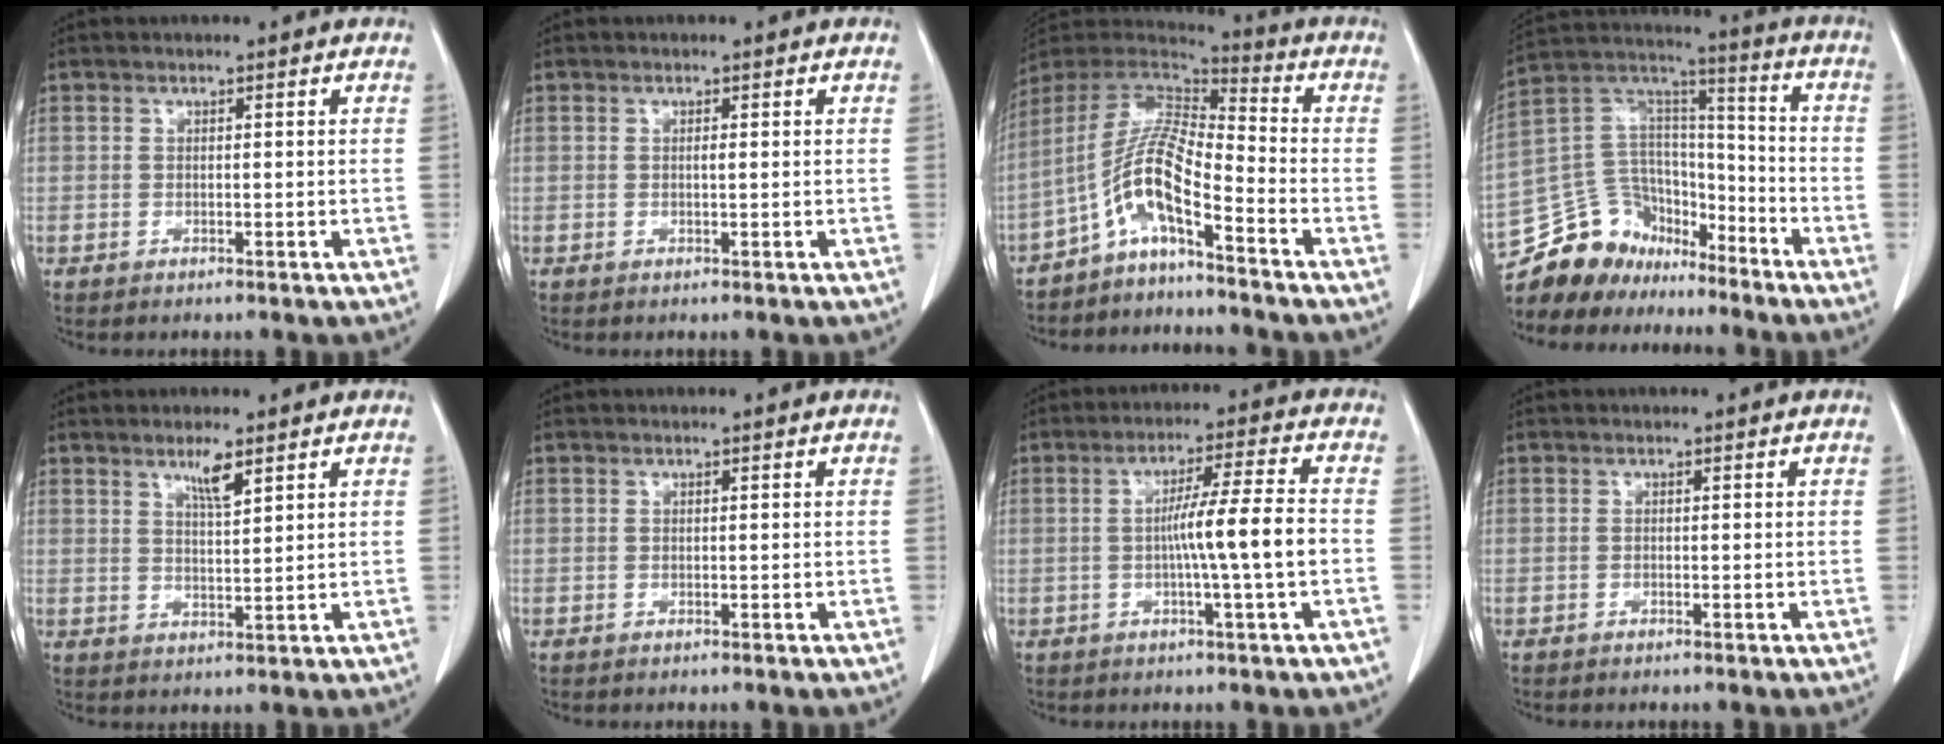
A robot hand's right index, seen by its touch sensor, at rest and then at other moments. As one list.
[{"total": 0.5, "force": [0.1, 0.0, 0.5], "torque": [-0.011, 0.000, 0.002]}, {"total": 9.8, "force": [-5.6, 1.2, 8.0], "torque": [-0.165, 0.022, -0.109]}, {"total": 15.5, "force": [-12.9, 8.1, 2.9], "torque": [-0.062, 0.082, -0.230]}, {"total": 3.6, "force": [2.5, 0.3, 2.7], "torque": [-0.050, -0.004, 0.045]}, {"total": 0.0}, {"total": 8.3, "force": [-1.3, -1.1, 8.1], "torque": [-0.134, 0.005, -0.022]}, {"total": 0.0}]